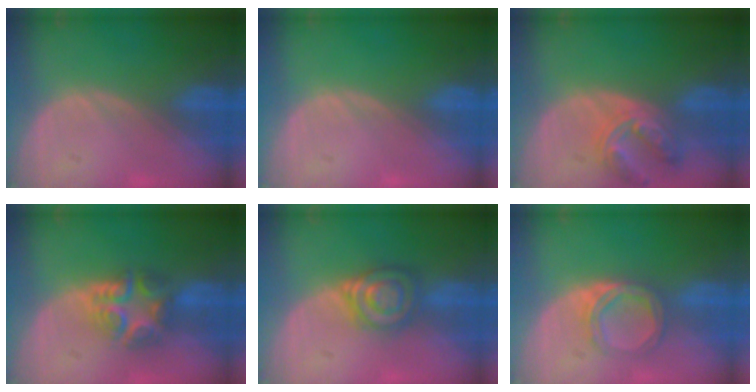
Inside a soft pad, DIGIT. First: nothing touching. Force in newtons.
{"total": 0.0}
{"total": 7.6, "press": 6.6, "slide": 3.6}
{"total": 7.6, "press": 6.5, "slide": 3.9}
{"total": 6.1, "press": 6.0, "slide": 0.6}
{"total": 4.7, "press": 4.6, "slide": 0.4}